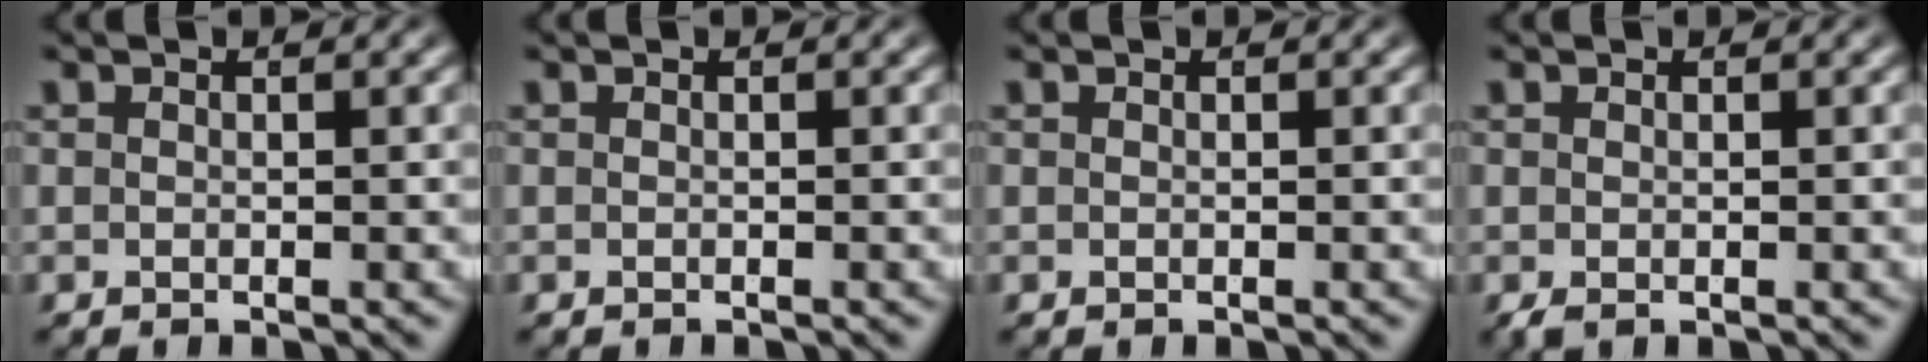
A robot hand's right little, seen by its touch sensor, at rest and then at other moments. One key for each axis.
{"total": 0.0}
{"total": 0.0}
{"total": 0.6, "fx": -0.5, "fy": -0.1, "fz": 0.3, "tx": -0.005, "ty": -0.010, "tz": -0.002}